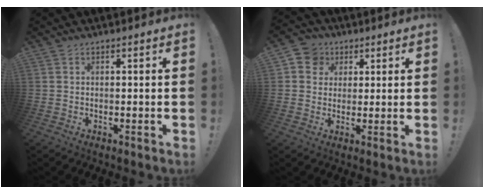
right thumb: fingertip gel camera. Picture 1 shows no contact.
{"total": 7.6, "force": [2.3, 7.0, 1.9], "torque": [-0.027, -0.006, 0.047]}